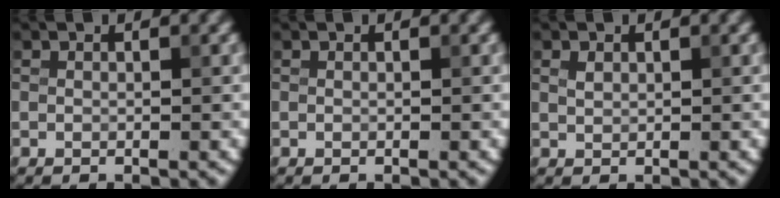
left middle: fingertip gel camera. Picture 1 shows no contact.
{"total": 0.0}
{"total": 0.8, "force": [0.4, 0.6, 0.4], "torque": [-0.012, 0.000, 0.010]}